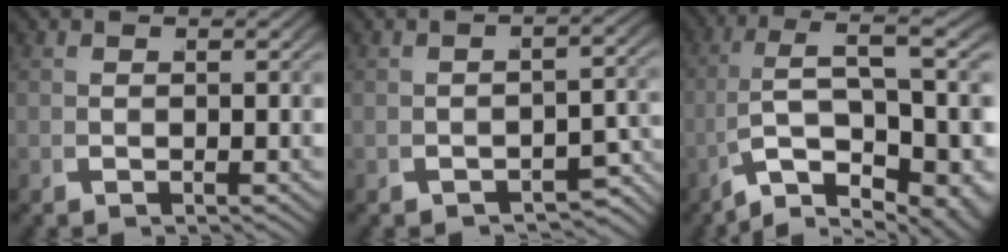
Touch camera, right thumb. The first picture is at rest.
{"total": 2.9, "force": [-2.2, 1.2, 1.4], "torque": [-0.019, -0.006, -0.030]}
{"total": 11.4, "force": [-1.8, 5.8, 9.7], "torque": [-0.195, -0.030, -0.007]}